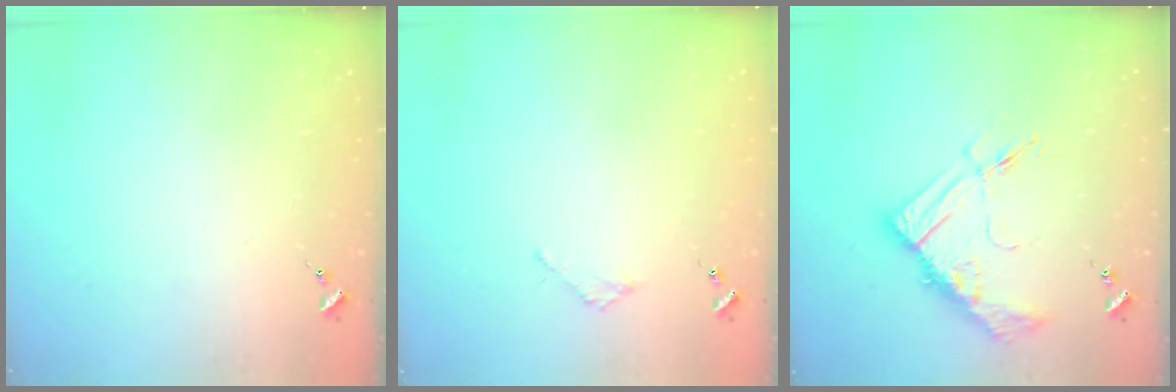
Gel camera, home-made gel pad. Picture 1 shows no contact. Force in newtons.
{"total": 2.1, "press": 2.1, "slide": 0.2}
{"total": 14.1, "press": 14.0, "slide": 1.1}